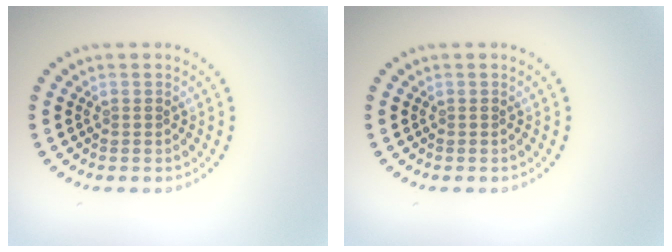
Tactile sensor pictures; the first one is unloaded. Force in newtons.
{"total": 0.0}